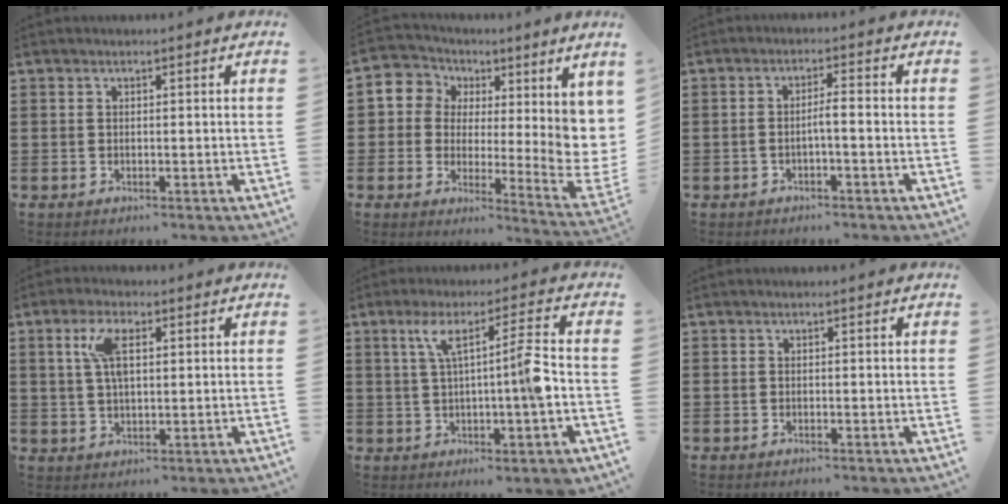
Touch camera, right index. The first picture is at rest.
{"total": 6.7, "force": [2.8, 5.9, 1.8], "torque": [-0.051, -0.028, 0.059]}
{"total": 2.1, "force": [-0.9, 0.0, 1.9], "torque": [-0.035, 0.002, -0.018]}
{"total": 5.8, "force": [1.9, 2.3, 5.0], "torque": [-0.108, 0.010, 0.030]}
{"total": 9.8, "force": [0.2, 0.3, 9.8], "torque": [-0.157, -0.001, -0.008]}
{"total": 0.0}